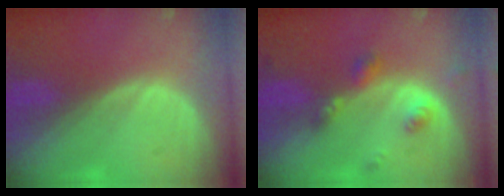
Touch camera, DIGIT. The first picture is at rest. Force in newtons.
{"total": 4.7, "press": 4.2, "slide": 2.1}